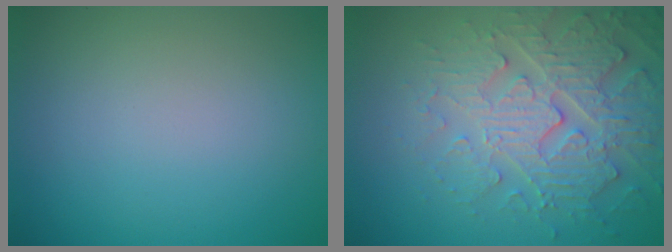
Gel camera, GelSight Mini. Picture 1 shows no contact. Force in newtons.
{"total": 5.5, "press": 5.1, "slide": 2.0}